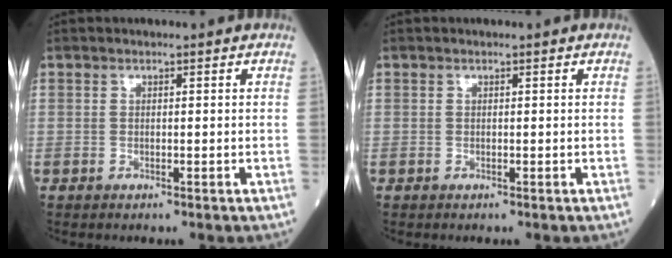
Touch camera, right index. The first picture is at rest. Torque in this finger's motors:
{"motor_torque": [0.10, 0.08, -0.03, 0.01]}